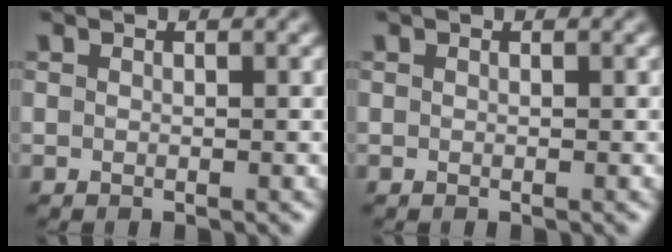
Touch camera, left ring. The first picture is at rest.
{"total": 0.0}